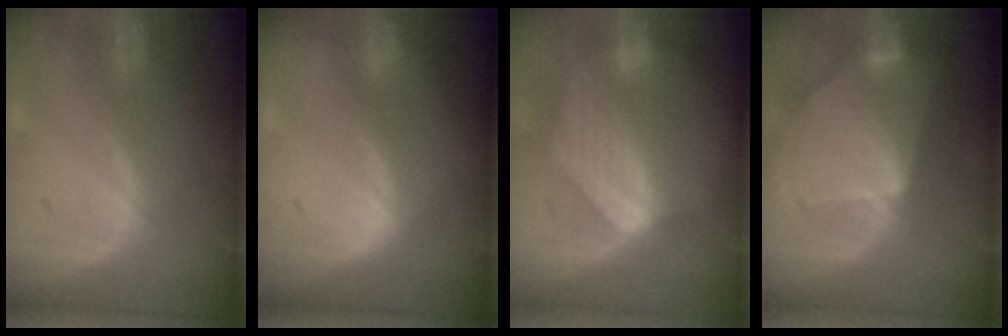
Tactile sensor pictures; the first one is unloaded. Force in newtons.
{"total": 0.8, "press": 0.5, "slide": 0.7}
{"total": 7.9, "press": 7.6, "slide": 2.2}
{"total": 10.0, "press": 10.0, "slide": 0.7}